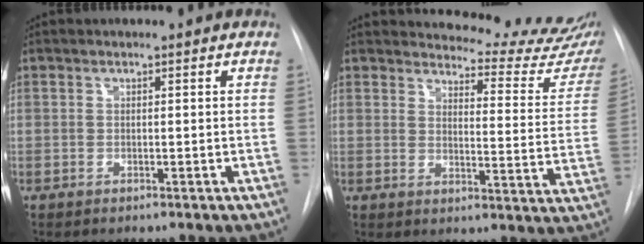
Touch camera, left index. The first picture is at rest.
{"total": 15.8, "force": [15.4, 1.5, 3.4], "torque": [-0.029, -0.113, 0.157]}